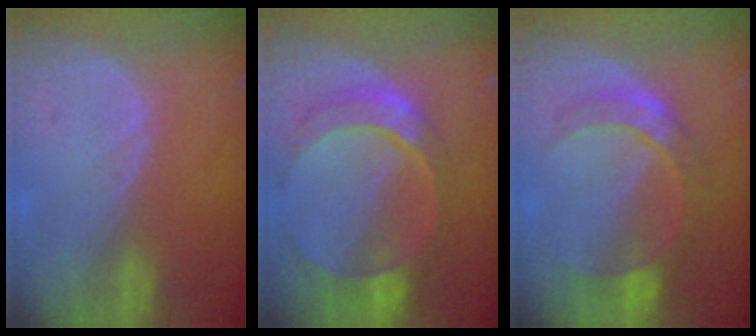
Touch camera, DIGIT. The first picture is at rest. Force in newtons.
{"total": 9.7, "press": 8.3, "slide": 4.9}
{"total": 7.2, "press": 6.9, "slide": 1.9}